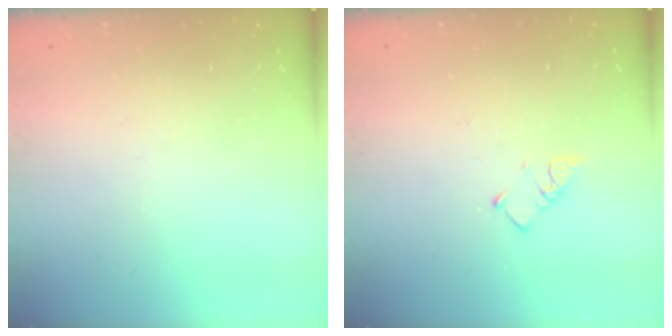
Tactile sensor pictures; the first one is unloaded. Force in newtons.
{"total": 3.1, "press": 3.1, "slide": 0.4}